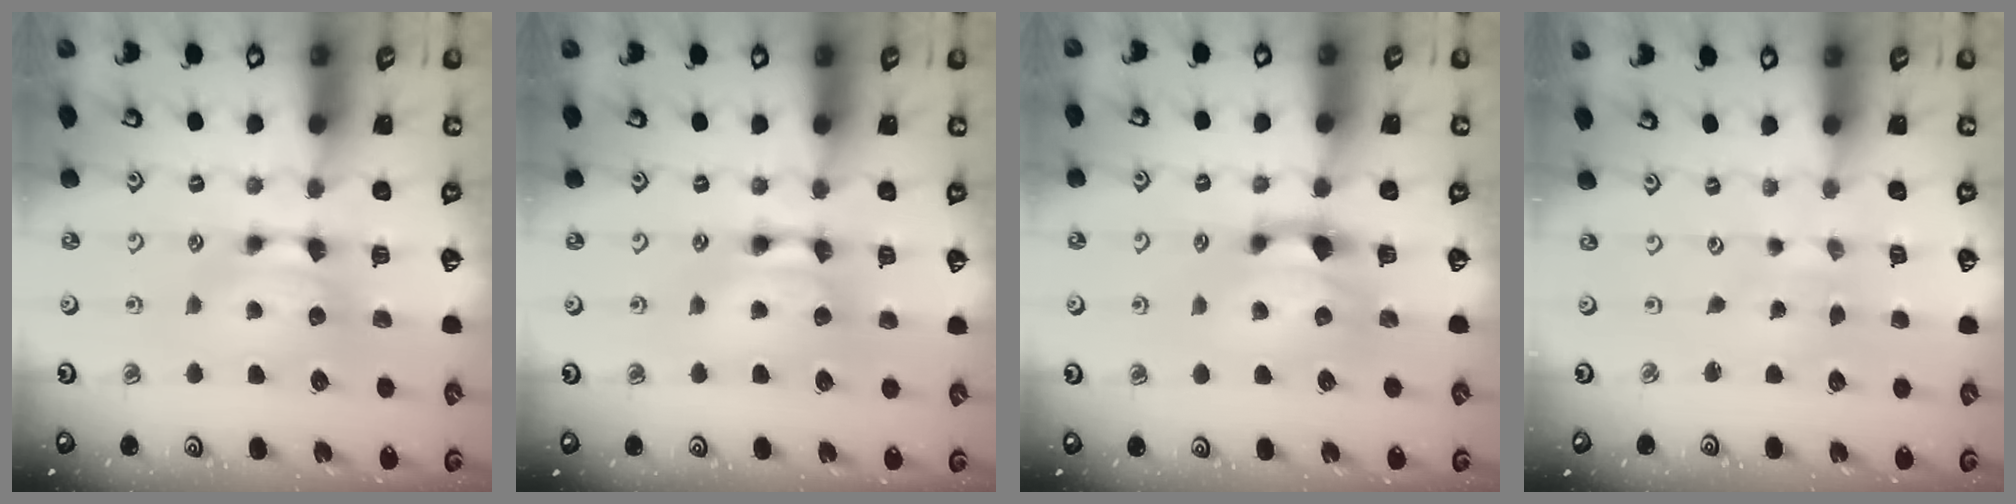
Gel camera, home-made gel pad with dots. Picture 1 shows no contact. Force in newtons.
{"total": 2.1, "press": 2.1, "slide": 0.1}
{"total": 1.9, "press": 1.4, "slide": 1.3}
{"total": 5.3, "press": 5.2, "slide": 0.2}